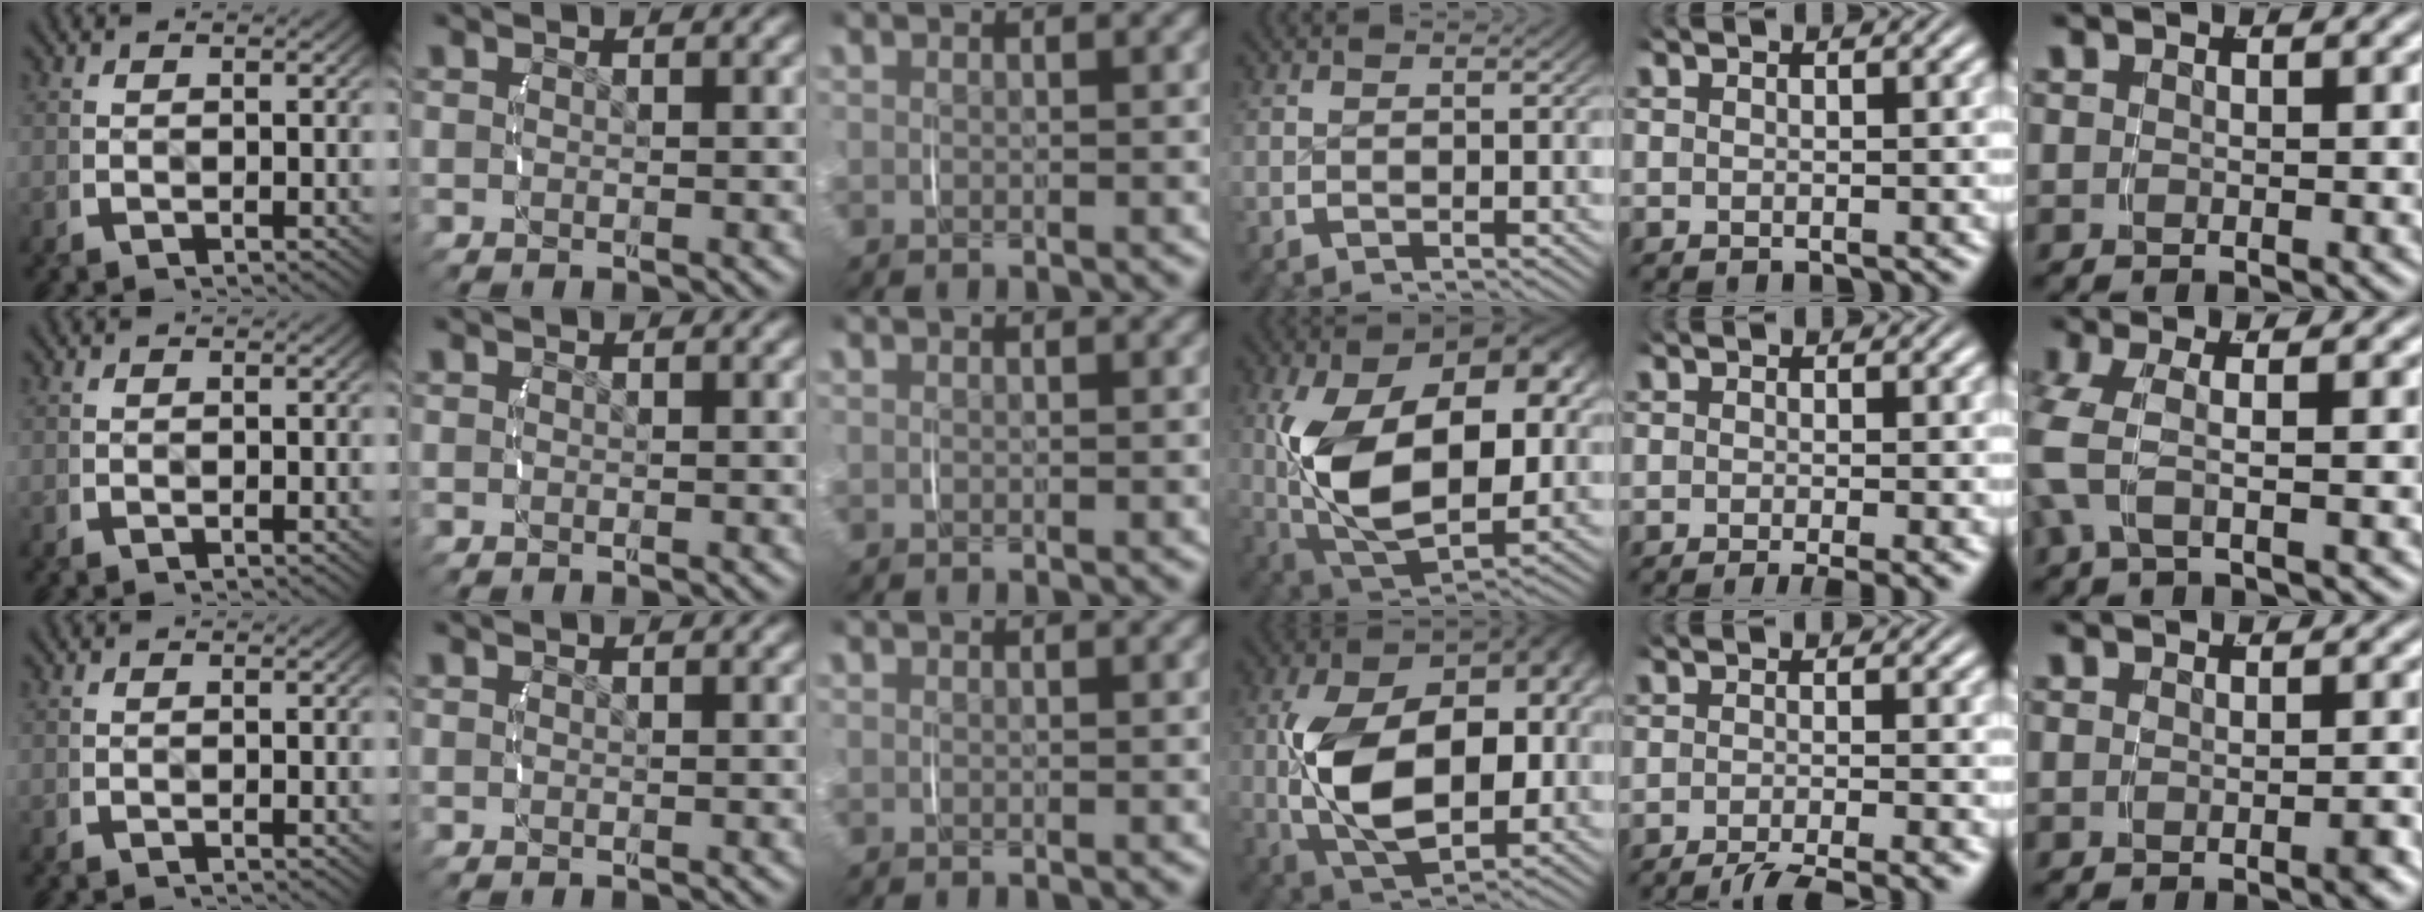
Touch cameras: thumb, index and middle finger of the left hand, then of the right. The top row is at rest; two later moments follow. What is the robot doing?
{"motion": "lift_and_place", "object": "ethernet cable"}